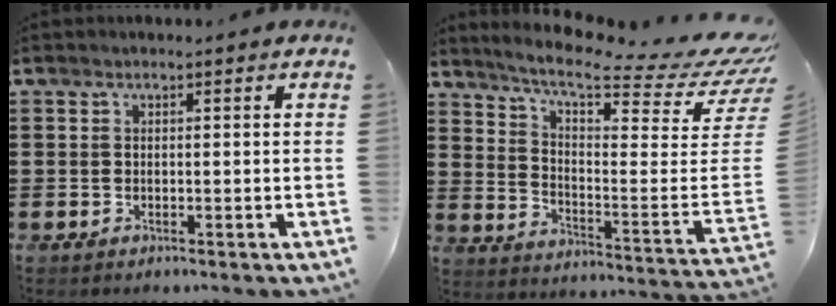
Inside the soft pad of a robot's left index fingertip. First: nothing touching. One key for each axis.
{"total": 8.4, "fx": 6.7, "fy": 0.3, "fz": 5.2, "tx": -0.112, "ty": -0.061, "tz": 0.107}